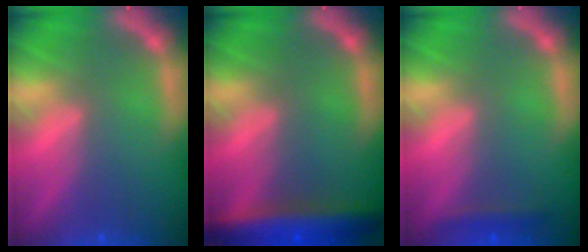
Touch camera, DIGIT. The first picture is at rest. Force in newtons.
{"total": 6.0}
{"total": 1.4}